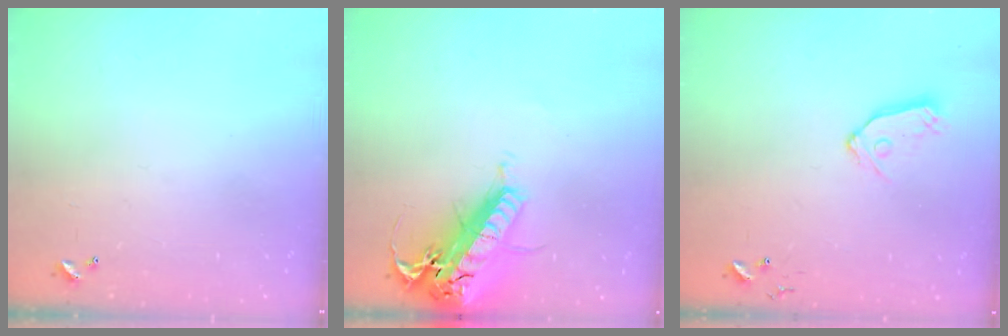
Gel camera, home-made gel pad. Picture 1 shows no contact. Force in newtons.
{"total": 26.2, "press": 25.6, "slide": 5.5}
{"total": 8.0, "press": 8.0, "slide": 0.5}